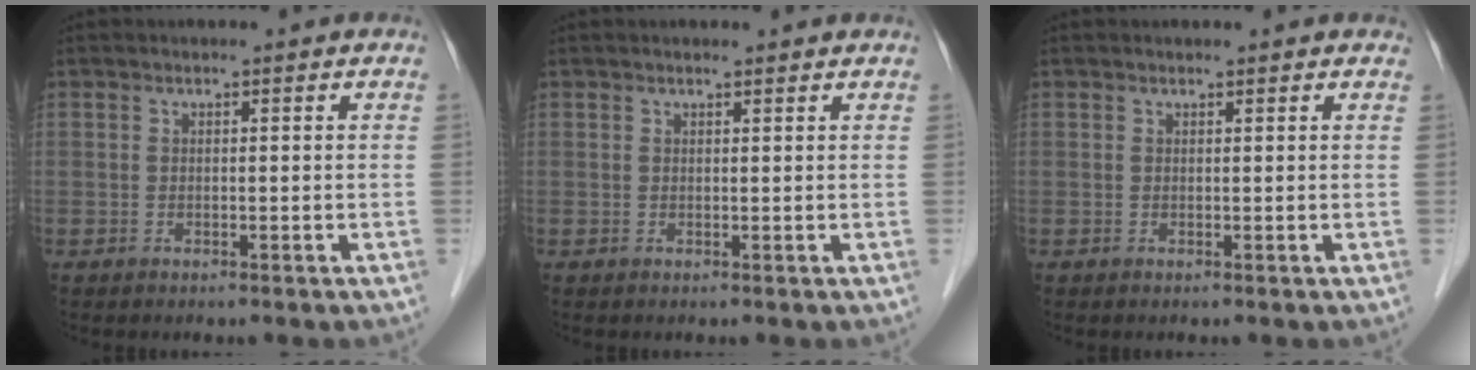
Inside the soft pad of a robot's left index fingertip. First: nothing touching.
{"total": 2.2, "force": [2.1, 0.3, 0.7], "torque": [-0.013, 0.013, 0.024]}
{"total": 2.6, "force": [2.4, 0.8, 0.6], "torque": [-0.011, 0.015, 0.019]}